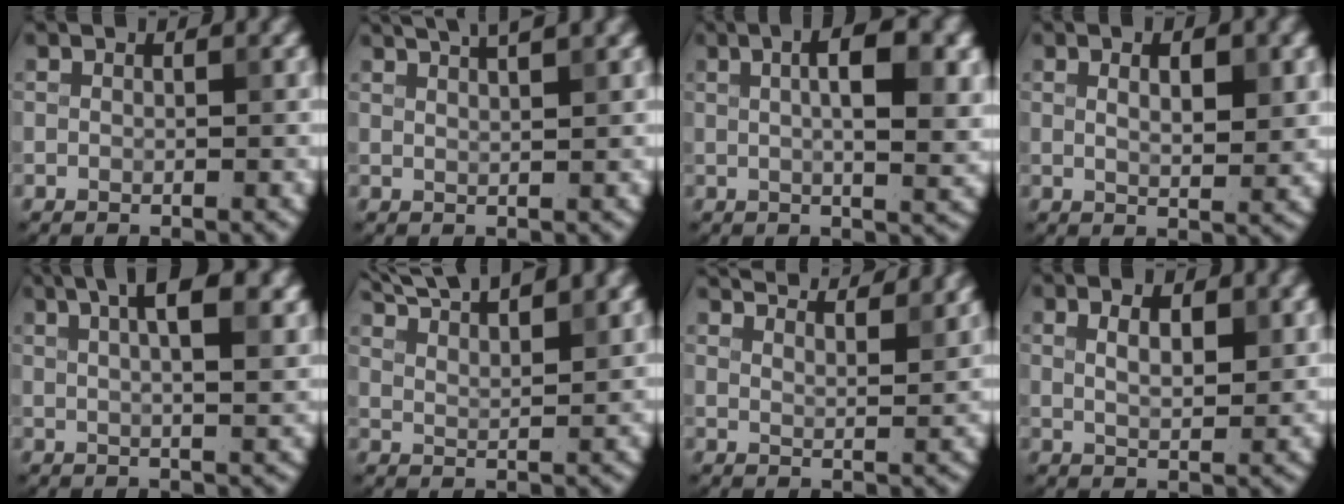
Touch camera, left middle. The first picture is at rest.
{"total": 5.5, "force": [3.9, 1.8, 3.4], "torque": [-0.019, 0.035, 0.024]}
{"total": 6.6, "force": [1.5, 2.0, 6.1], "torque": [-0.081, 0.010, 0.022]}
{"total": 3.6, "force": [1.3, 1.1, 3.1], "torque": [-0.049, 0.000, 0.024]}
{"total": 7.8, "force": [3.5, 2.9, 6.4], "torque": [-0.060, 0.031, 0.028]}
{"total": 7.5, "force": [6.2, 1.7, 3.8], "torque": [-0.047, 0.027, 0.072]}
{"total": 8.4, "force": [7.1, 2.1, 3.9], "torque": [-0.036, 0.029, 0.059]}
{"total": 3.1, "force": [1.4, 1.2, 2.5], "torque": [-0.044, 0.000, 0.026]}